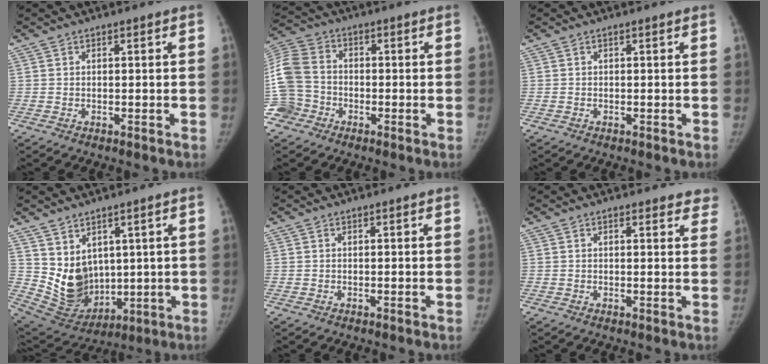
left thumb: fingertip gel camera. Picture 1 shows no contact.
{"total": 12.5, "force": [-3.1, 10.8, 5.3], "torque": [-0.124, 0.033, -0.062]}
{"total": 0.0}
{"total": 10.9, "force": [2.7, 8.5, 6.3], "torque": [-0.079, -0.032, 0.085]}
{"total": 0.0}
{"total": 4.6, "force": [3.8, 1.7, 1.9], "torque": [0.010, -0.010, 0.031]}